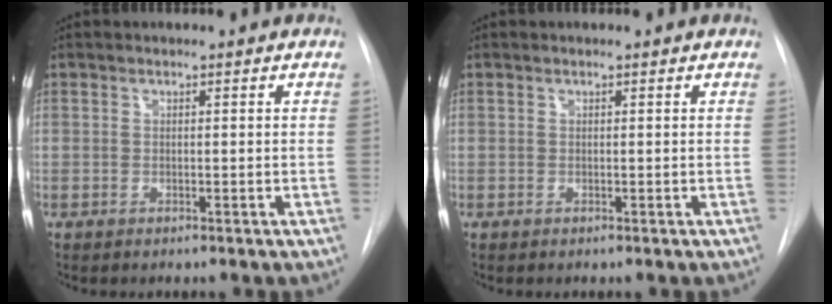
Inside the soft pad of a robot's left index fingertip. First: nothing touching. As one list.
[{"total": 0.0}]